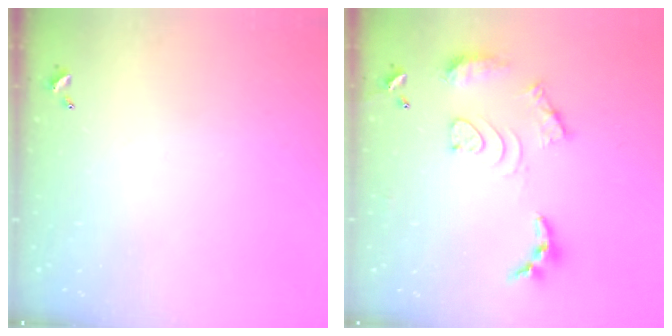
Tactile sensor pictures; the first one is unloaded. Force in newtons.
{"total": 13.0, "press": 12.9, "slide": 1.1}